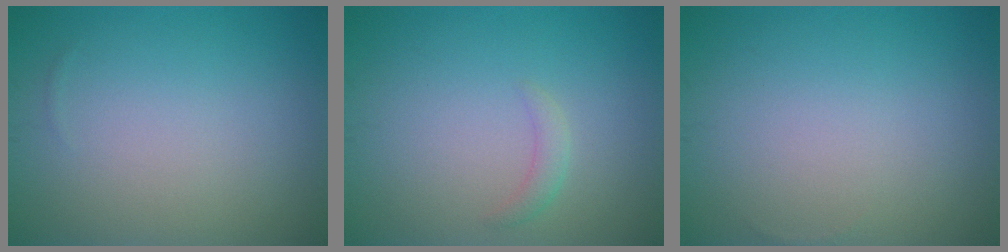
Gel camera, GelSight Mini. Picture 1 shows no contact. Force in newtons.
{"total": 1.1, "press": 1.1, "slide": 0.0}
{"total": 0.0}